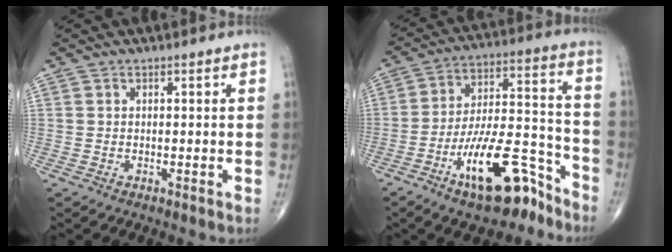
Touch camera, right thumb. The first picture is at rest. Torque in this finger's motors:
{"motor_torque": [3.18, 1.83, 1.59, -1.18, 0.36]}